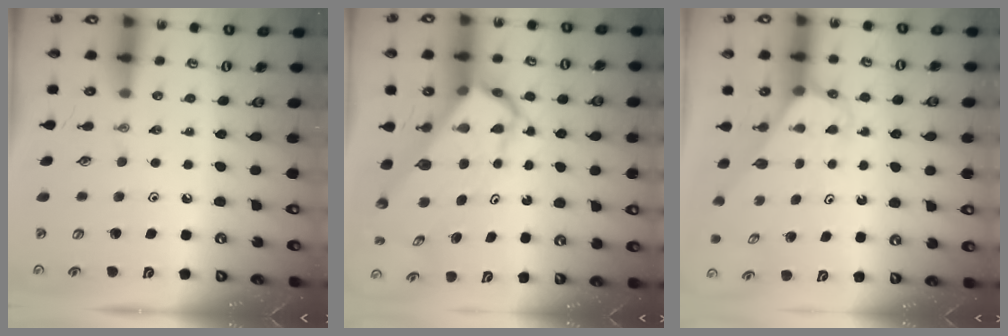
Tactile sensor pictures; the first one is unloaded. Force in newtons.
{"total": 9.7, "press": 9.7, "slide": 0.9}
{"total": 3.1, "press": 3.1, "slide": 0.2}